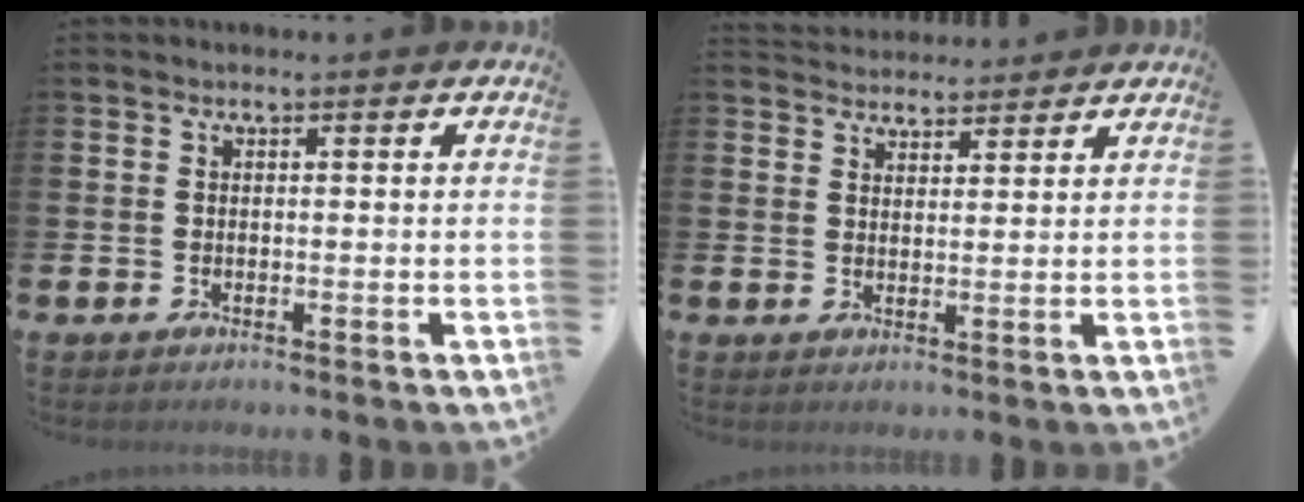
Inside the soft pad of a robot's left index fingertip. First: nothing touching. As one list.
[{"total": 3.6, "force": [3.5, 0.9, -0.3], "torque": [-0.004, -0.015, 0.065]}]